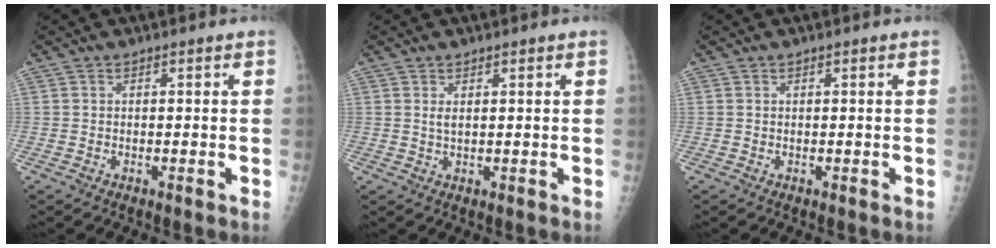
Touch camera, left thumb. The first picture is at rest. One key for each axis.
{"total": 1.4, "fx": 0.6, "fy": 0.4, "fz": 1.1, "tx": -0.020, "ty": -0.003, "tz": 0.015}
{"total": 0.0}